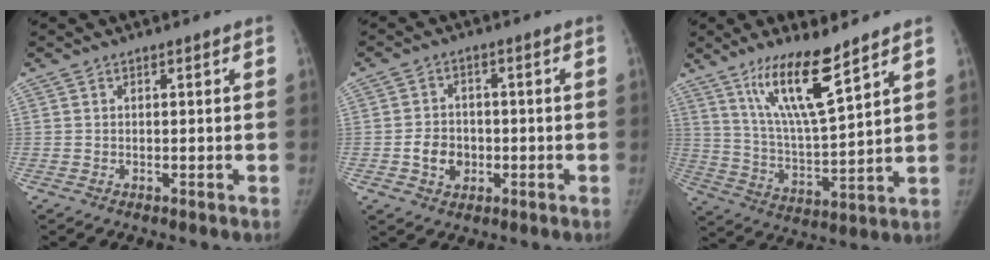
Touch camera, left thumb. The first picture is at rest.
{"total": 5.9, "force": [-1.4, 4.9, 3.1], "torque": [-0.033, 0.011, -0.023]}
{"total": 14.1, "force": [9.2, 2.4, 10.4], "torque": [-0.181, -0.061, 0.182]}